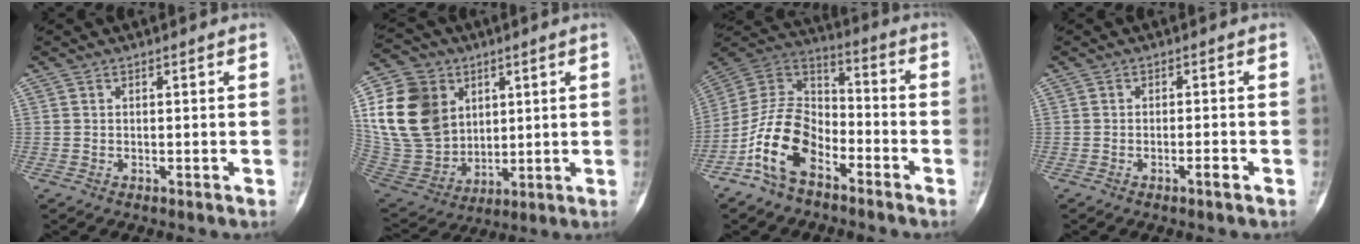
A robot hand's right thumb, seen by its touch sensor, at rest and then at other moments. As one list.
[{"total": 19.8, "force": [5.7, 15.8, 10.6], "torque": [-0.190, -0.006, 0.123]}, {"total": 14.6, "force": [-7.7, 8.7, 8.9], "torque": [-0.160, 0.069, -0.155]}, {"total": 1.7, "force": [-1.0, 0.2, 1.4], "torque": [-0.027, 0.004, -0.017]}]